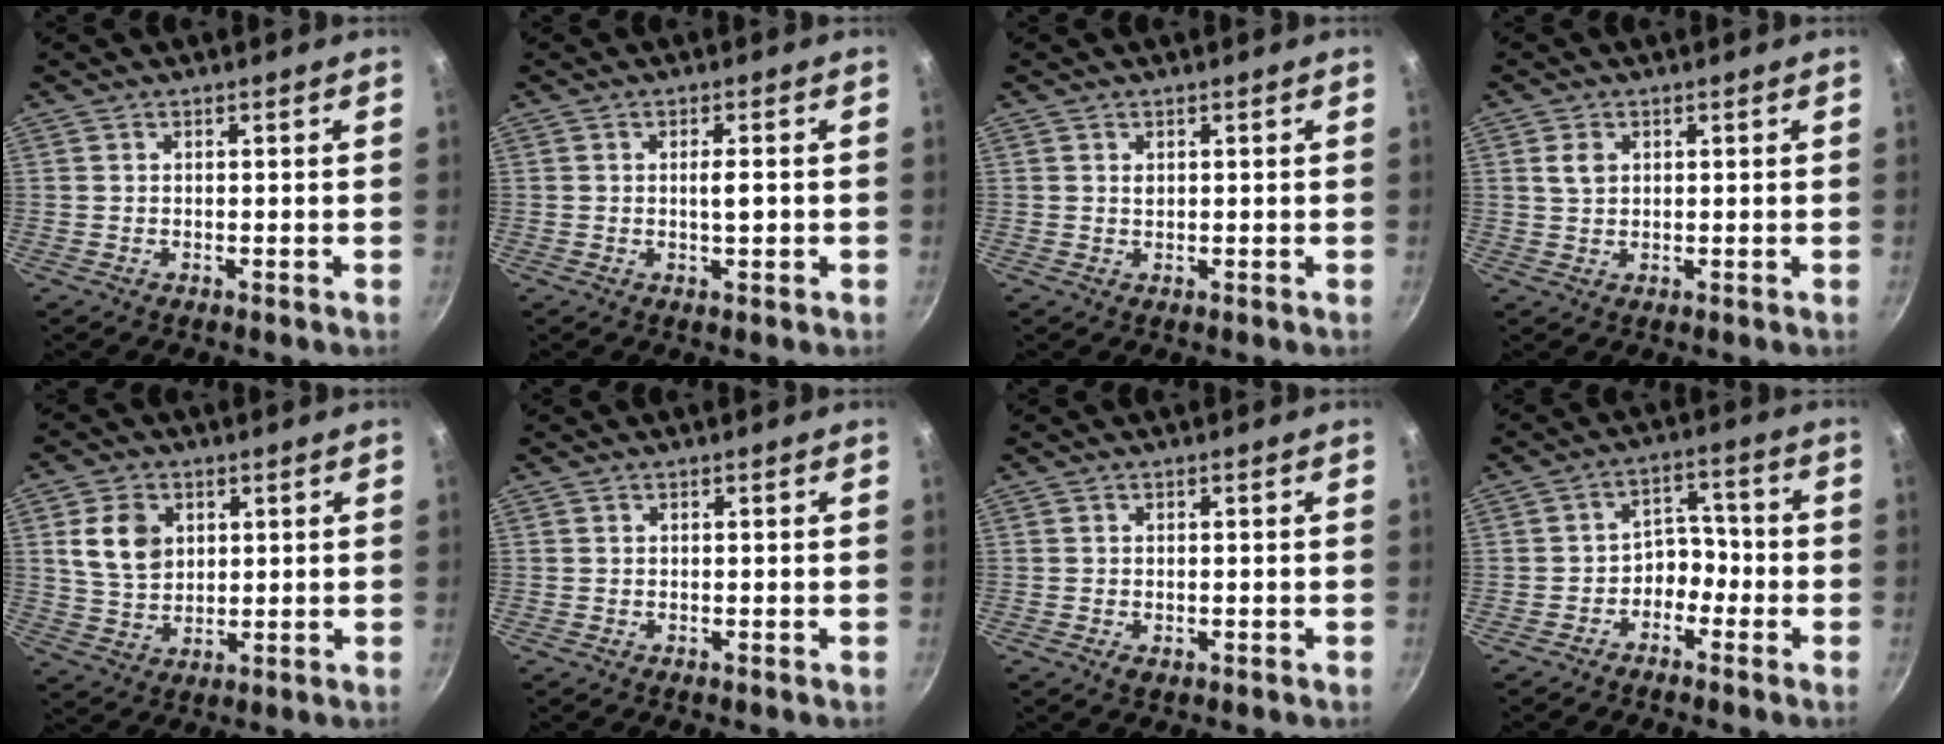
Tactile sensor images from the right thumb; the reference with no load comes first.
{"total": 3.1, "force": [-0.2, 0.7, 3.0], "torque": [-0.047, -0.001, -0.004]}
{"total": 0.8, "force": [0.3, 0.5, 0.4], "torque": [-0.006, 0.000, 0.007]}
{"total": 2.7, "force": [0.8, 1.9, 1.6], "torque": [-0.025, -0.001, 0.017]}
{"total": 8.7, "force": [2.5, 6.5, 5.1], "torque": [-0.074, -0.011, 0.050]}
{"total": 0.0}
{"total": 1.6, "force": [-0.7, 1.0, 1.0], "torque": [-0.018, 0.000, -0.011]}
{"total": 5.3, "force": [-2.6, 3.8, 2.4], "torque": [0.002, 0.042, -0.050]}